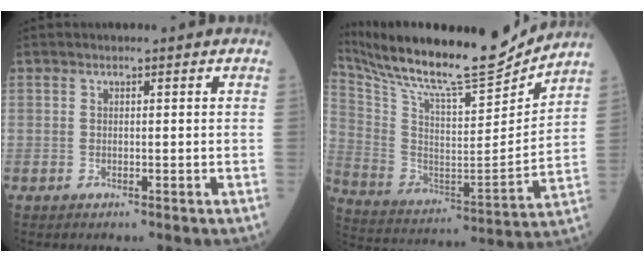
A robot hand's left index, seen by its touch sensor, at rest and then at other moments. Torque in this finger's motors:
{"motor_torque": [0.94, -1.19, 0.17, 0.06]}